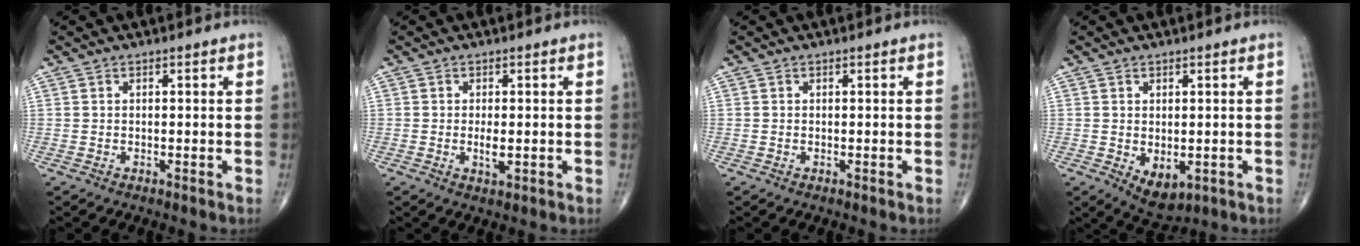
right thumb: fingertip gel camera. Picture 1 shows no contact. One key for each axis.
{"total": 2.6, "fx": -0.3, "fy": 1.1, "fz": 2.3, "tx": -0.043, "ty": -0.004, "tz": -0.006}
{"total": 0.0}
{"total": 5.3, "fx": -1.1, "fy": 3.2, "fz": 4.1, "tx": -0.051, "ty": -0.006, "tz": 0.001}